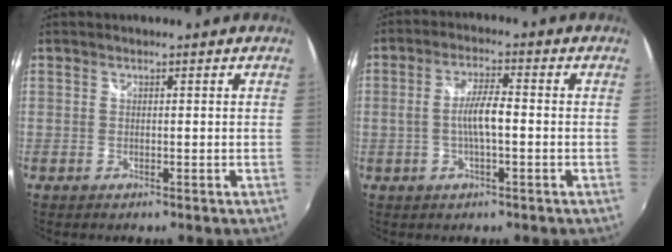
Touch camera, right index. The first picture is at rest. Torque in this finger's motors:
{"motor_torque": [0.50, -0.21, 0.39, 0.13]}